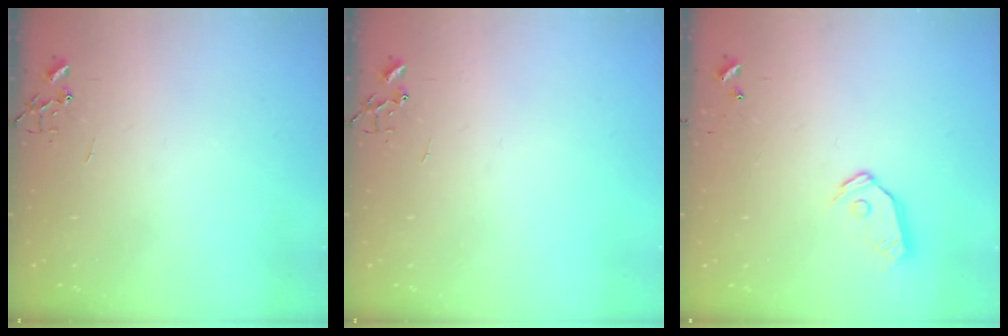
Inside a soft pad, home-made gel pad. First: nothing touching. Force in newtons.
{"total": 0.0}
{"total": 9.2, "press": 9.2, "slide": 1.0}